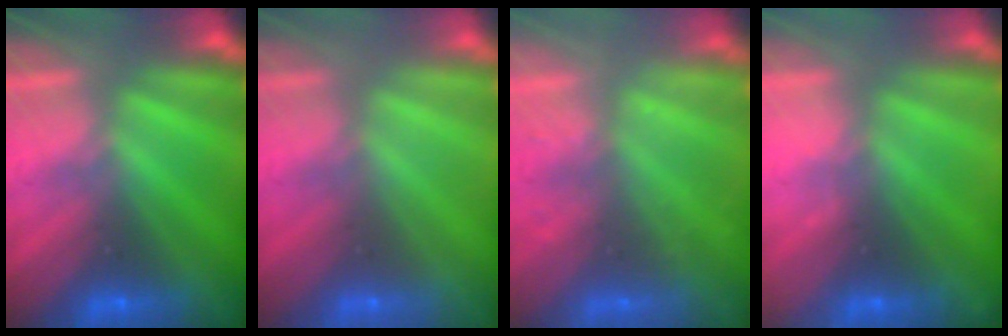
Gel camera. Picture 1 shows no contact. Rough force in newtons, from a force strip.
{"total": 3.3}
{"total": 2.3}
{"total": 2.3}